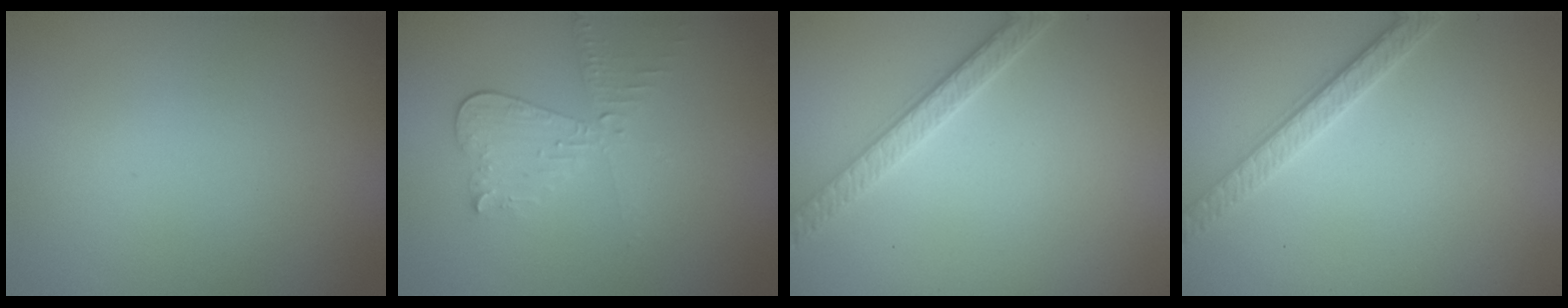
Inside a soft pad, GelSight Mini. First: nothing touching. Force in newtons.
{"total": 3.0, "press": 2.6, "slide": 1.5}
{"total": 2.7, "press": 2.7, "slide": 0.3}
{"total": 2.6, "press": 2.5, "slide": 0.5}